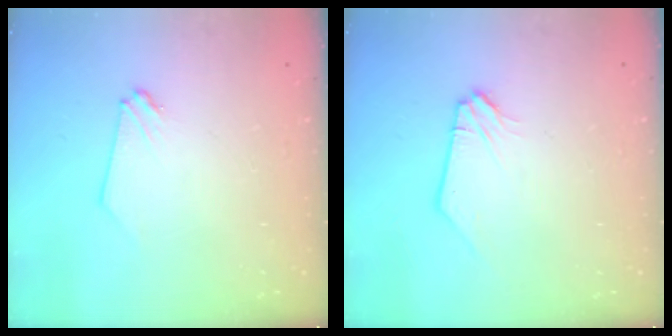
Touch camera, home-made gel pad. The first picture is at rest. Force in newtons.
{"total": 0.0}